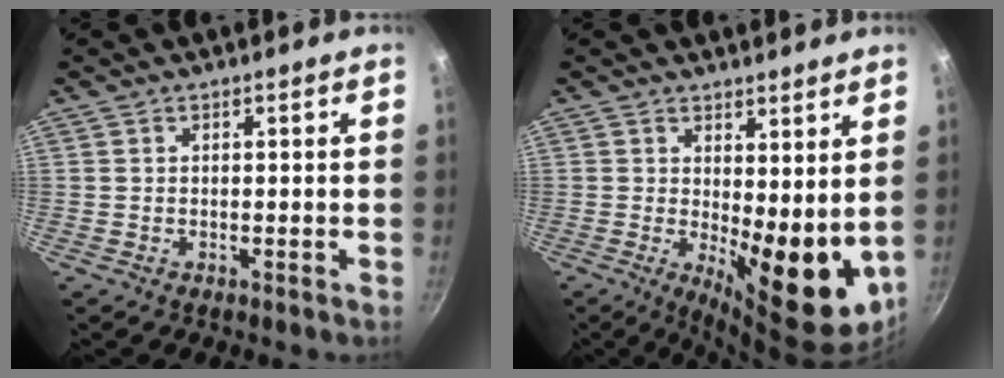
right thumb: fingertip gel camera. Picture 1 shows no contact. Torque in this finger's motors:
{"motor_torque": [0.96, 2.52, 1.54, -0.30, 0.11]}